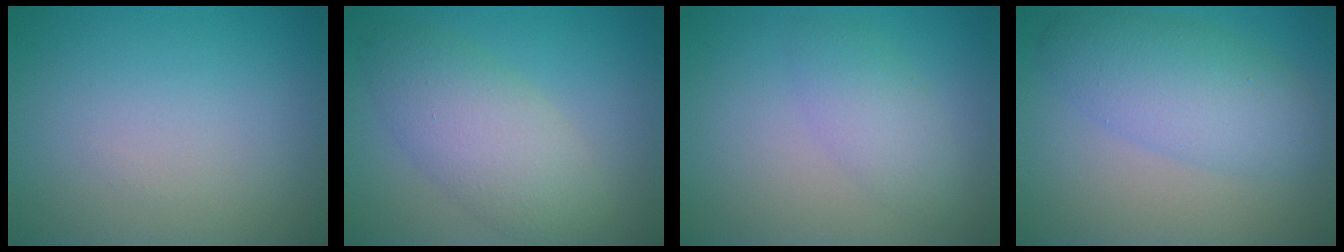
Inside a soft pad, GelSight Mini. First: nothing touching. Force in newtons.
{"total": 5.3, "press": 5.3, "slide": 0.4}
{"total": 2.5, "press": 2.5, "slide": 0.1}
{"total": 5.0, "press": 5.0, "slide": 0.1}